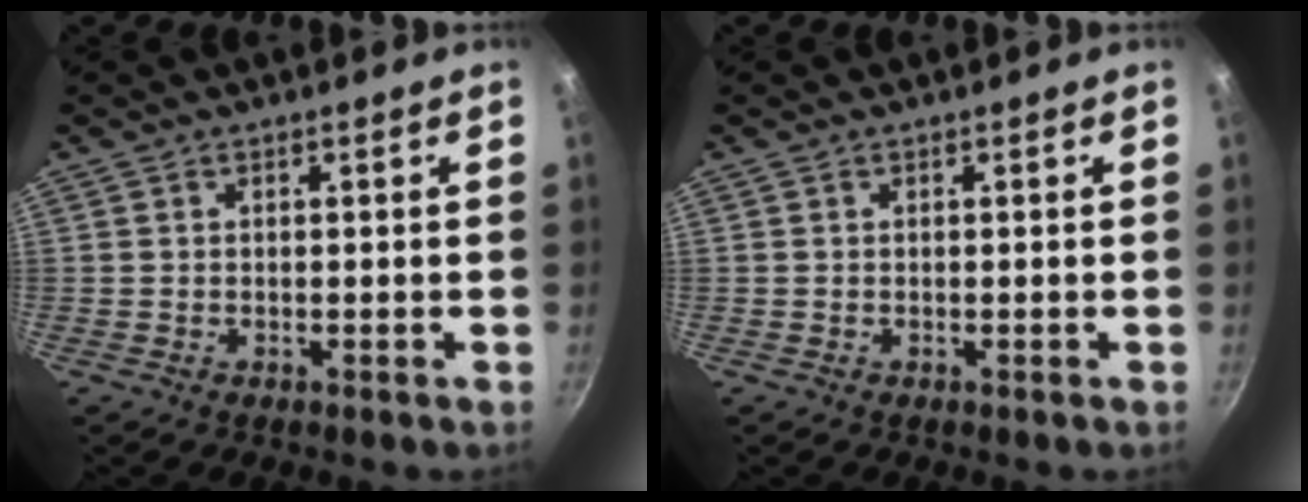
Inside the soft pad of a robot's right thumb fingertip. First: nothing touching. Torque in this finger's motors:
{"motor_torque": [-0.31, 0.31, 0.00, 0.00, 0.01]}